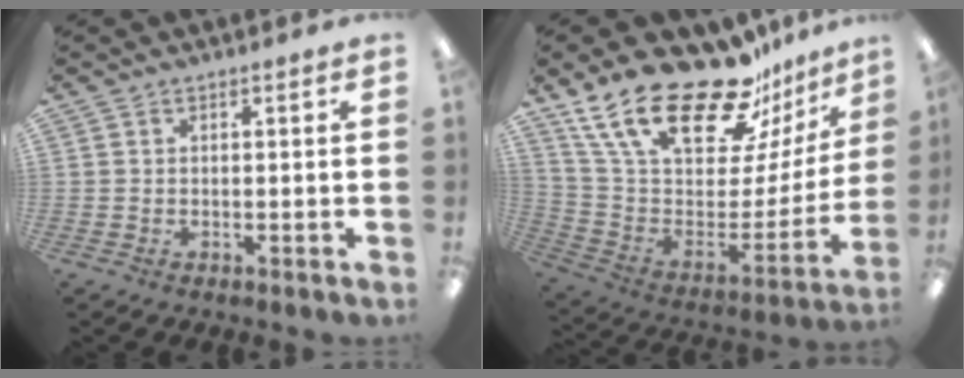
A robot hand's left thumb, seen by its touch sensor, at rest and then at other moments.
{"total": 27.0, "force": [20.5, 9.2, 15.0], "torque": [-0.275, -0.140, 0.364]}